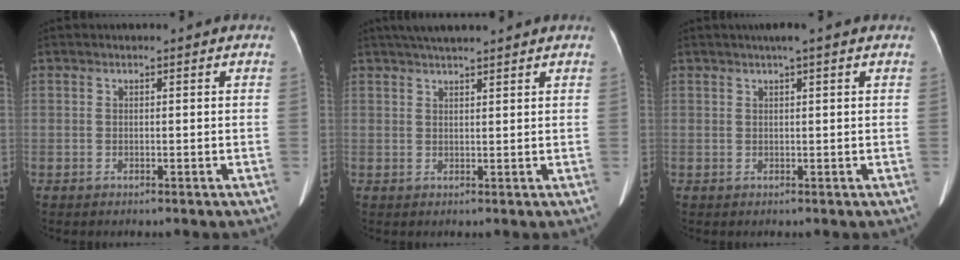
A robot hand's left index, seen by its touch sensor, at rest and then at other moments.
{"total": 6.2, "force": [5.3, 0.3, 3.2], "torque": [-0.050, 0.029, 0.083]}
{"total": 2.9, "force": [2.1, -0.1, 2.1], "torque": [-0.031, 0.019, 0.032]}